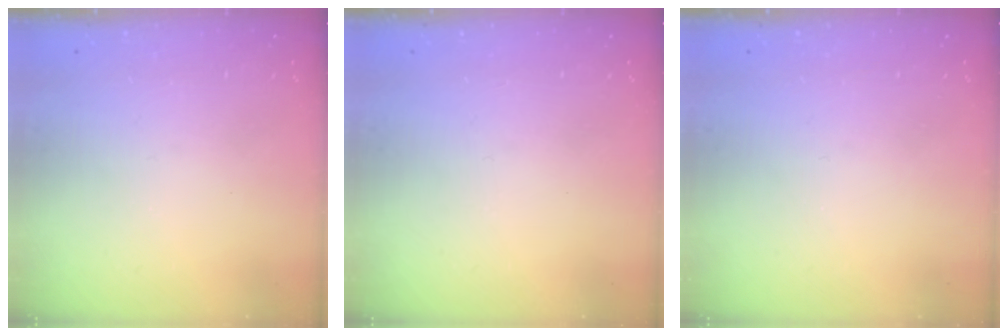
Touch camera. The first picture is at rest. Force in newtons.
{"total": 0.0}
{"total": 0.0}